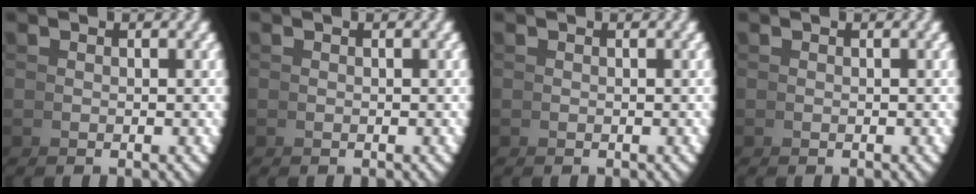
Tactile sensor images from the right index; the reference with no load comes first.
{"total": 0.0}
{"total": 0.0}
{"total": 0.0}